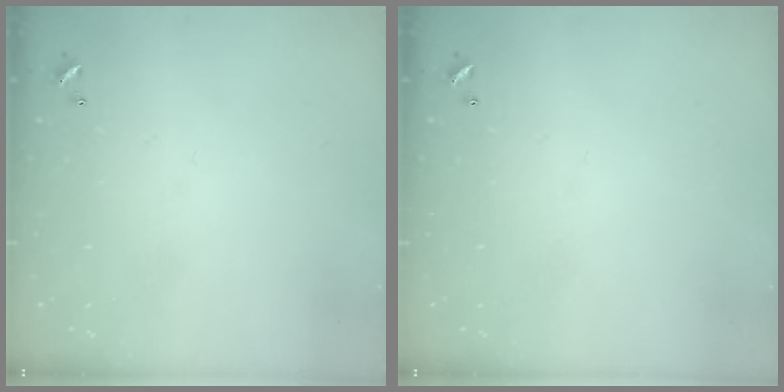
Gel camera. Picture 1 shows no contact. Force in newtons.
{"total": 0.0}